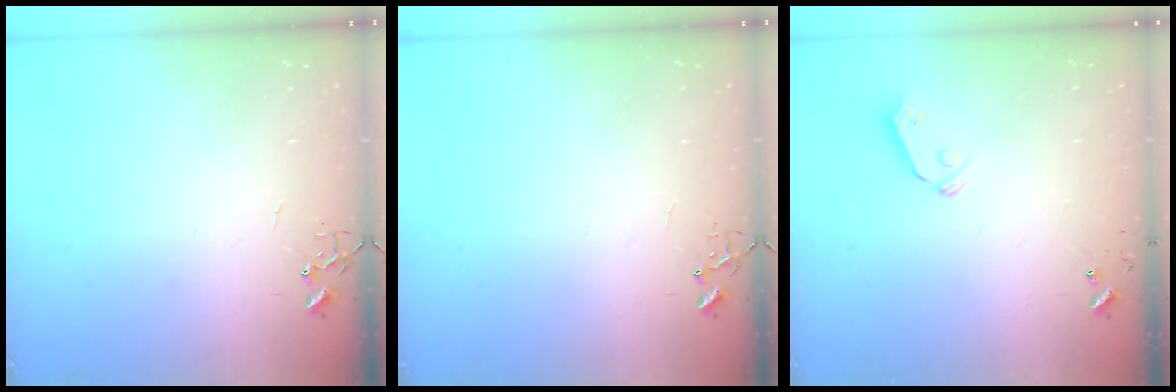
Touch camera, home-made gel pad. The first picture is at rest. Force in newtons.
{"total": 6.4, "press": 6.4, "slide": 0.6}
{"total": 5.8, "press": 5.7, "slide": 0.9}